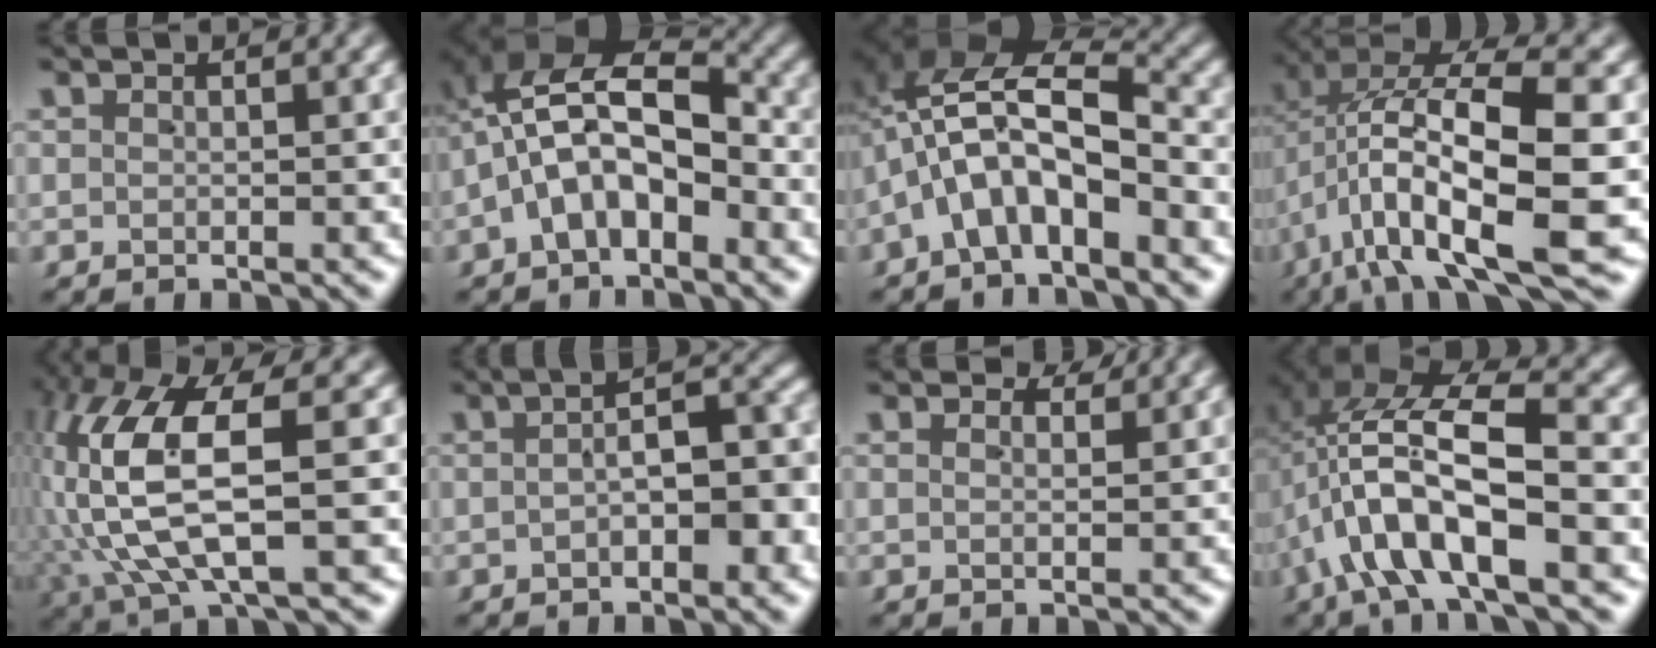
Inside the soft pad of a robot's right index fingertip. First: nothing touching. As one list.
[{"total": 8.4, "force": [0.5, 5.9, 6.0], "torque": [-0.133, -0.007, -0.002]}, {"total": 9.2, "force": [1.5, 6.2, 6.6], "torque": [-0.137, 0.007, 0.008]}, {"total": 10.7, "force": [-1.9, 4.7, 9.5], "torque": [-0.176, -0.024, -0.023]}, {"total": 10.6, "force": [0.8, 4.9, 9.4], "torque": [-0.213, -0.007, 0.025]}, {"total": 5.4, "force": [-1.5, 2.1, 4.7], "torque": [-0.052, 0.003, -0.020]}, {"total": 1.3, "force": [1.3, 0.1, 0.3], "torque": [0.005, 0.001, 0.019]}, {"total": 10.4, "force": [0.8, 5.5, 8.8], "torque": [-0.172, 0.010, 0.001]}]